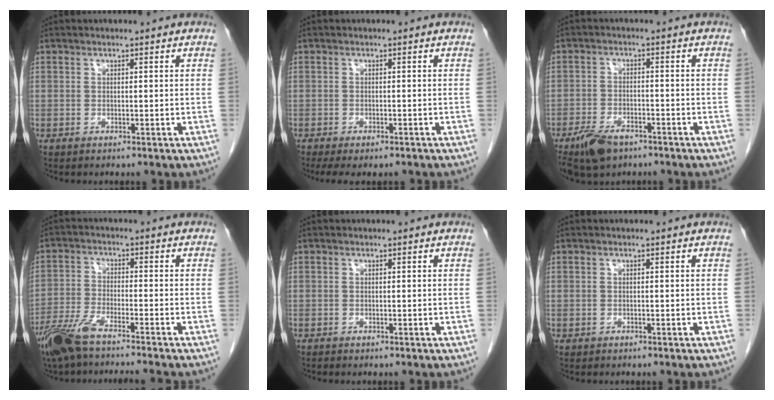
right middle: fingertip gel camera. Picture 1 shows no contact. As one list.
[{"total": 5.7, "force": [-4.4, 2.0, 3.0], "torque": [-0.041, -0.010, -0.063]}, {"total": 6.9, "force": [-4.8, 3.2, 3.9], "torque": [-0.075, -0.006, -0.081]}, {"total": 9.4, "force": [-7.7, 0.2, 5.4], "torque": [-0.103, -0.025, -0.140]}, {"total": 0.0}, {"total": 0.0}]